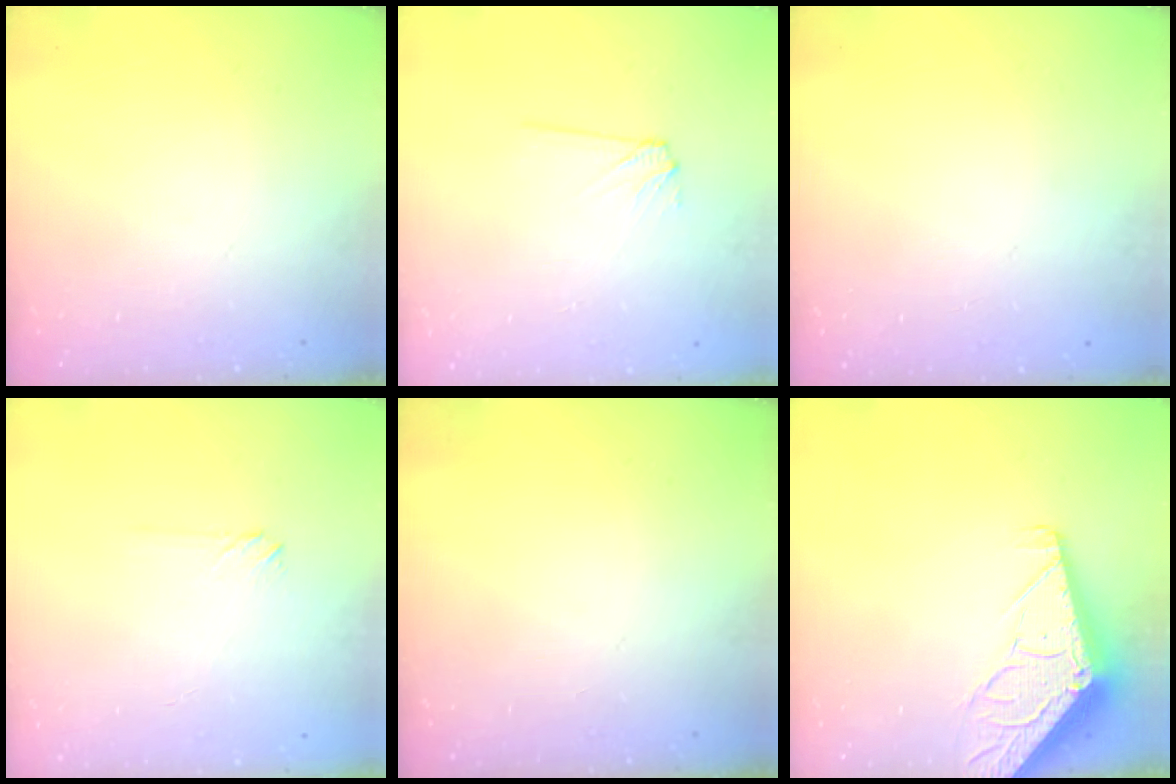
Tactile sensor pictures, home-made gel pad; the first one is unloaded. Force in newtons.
{"total": 4.2, "press": 4.2, "slide": 0.5}
{"total": 0.0}
{"total": 2.0, "press": 2.0, "slide": 0.3}
{"total": 0.0}
{"total": 6.5, "press": 6.5, "slide": 0.7}